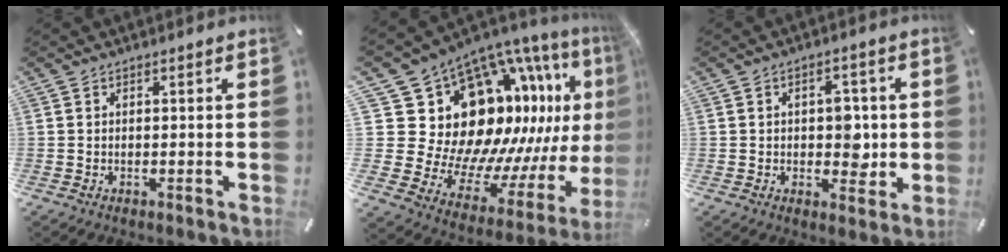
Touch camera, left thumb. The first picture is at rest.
{"total": 24.1, "force": [9.0, 17.4, 14.0], "torque": [-0.187, -0.147, 0.220]}
{"total": 6.6, "force": [0.1, 4.6, 4.8], "torque": [-0.054, -0.002, -0.004]}